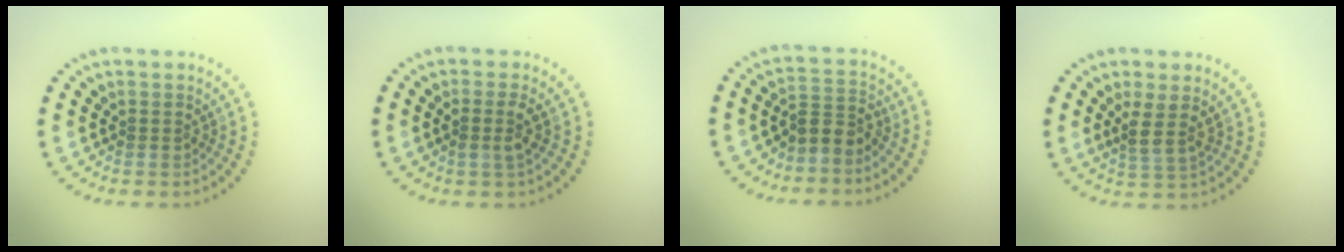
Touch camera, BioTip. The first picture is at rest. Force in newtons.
{"total": 1.4, "press": 1.2, "slide": 0.6}
{"total": 2.5, "press": 2.0, "slide": 1.6}
{"total": 2.2, "press": 1.6, "slide": 1.5}